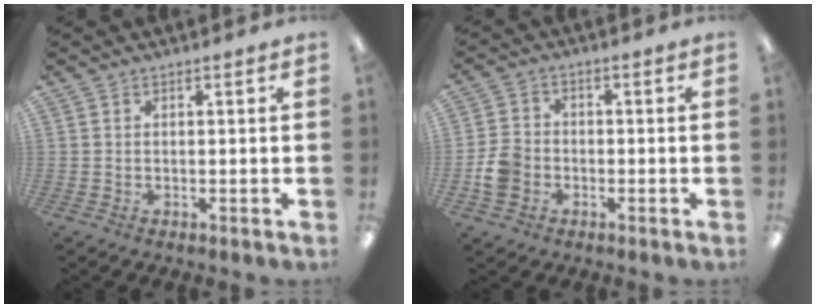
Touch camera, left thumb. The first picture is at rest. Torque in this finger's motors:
{"motor_torque": [-0.27, 0.53, 0.21, -0.40, 0.04]}